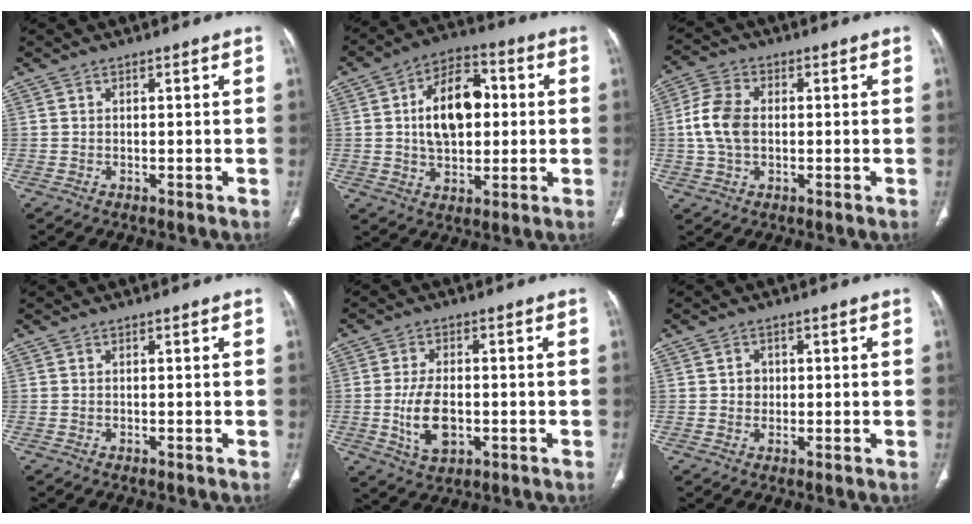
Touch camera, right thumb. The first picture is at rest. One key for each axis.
{"total": 14.8, "fx": 1.6, "fy": 9.4, "fz": 11.4, "tx": -0.155, "ty": 0.019, "tz": 0.022}
{"total": 8.4, "fx": 0.0, "fy": 5.7, "fz": 6.2, "tx": -0.128, "ty": 0.015, "tz": -0.002}
{"total": 0.0}
{"total": 8.3, "fx": -1.5, "fy": 4.7, "fz": 6.7, "tx": -0.122, "ty": -0.001, "tz": -0.020}
{"total": 2.1, "fx": 0.2, "fy": 1.9, "fz": 0.8, "tx": 0.001, "ty": 0.003, "tz": 0.003}